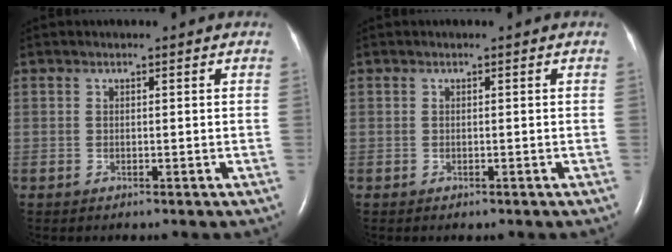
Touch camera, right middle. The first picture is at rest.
{"total": 0.0}